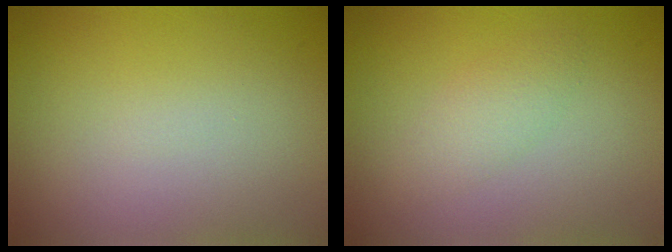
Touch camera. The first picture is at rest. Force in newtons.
{"total": 1.8, "press": 1.8, "slide": 0.2}